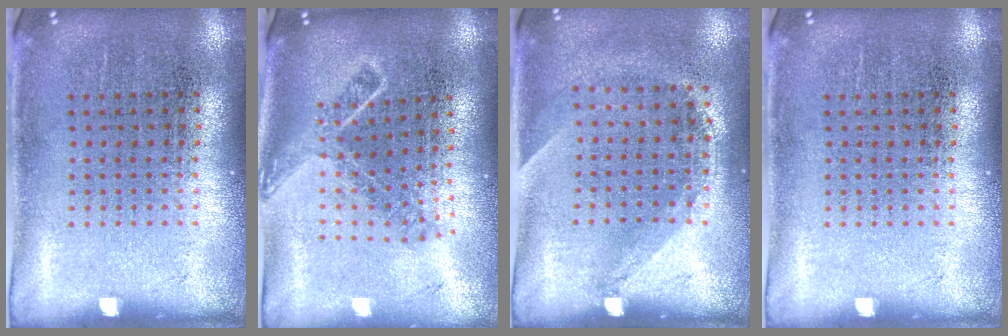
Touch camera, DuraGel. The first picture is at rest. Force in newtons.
{"total": 1.7, "press": 1.2, "slide": 1.1}
{"total": 1.3, "press": 0.9, "slide": 0.9}
{"total": 0.0}